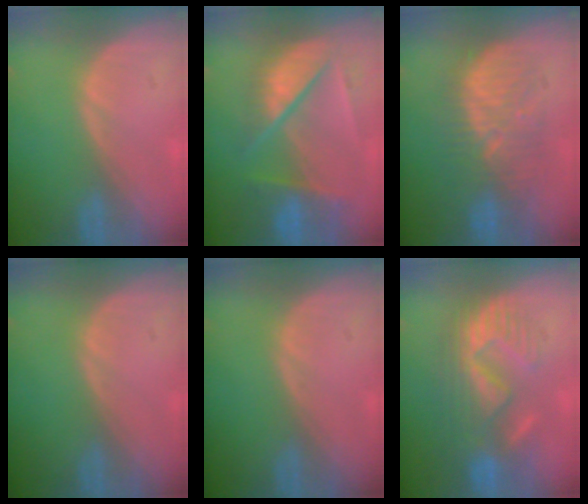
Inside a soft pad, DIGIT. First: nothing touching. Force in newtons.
{"total": 9.3, "press": 8.2, "slide": 4.4}
{"total": 8.9, "press": 8.9, "slide": 0.4}
{"total": 0.0}
{"total": 0.0}
{"total": 9.0, "press": 8.9, "slide": 1.6}